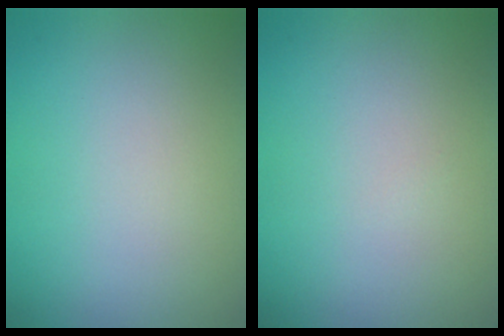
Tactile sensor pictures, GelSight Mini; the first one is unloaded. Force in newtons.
{"total": 0.0}